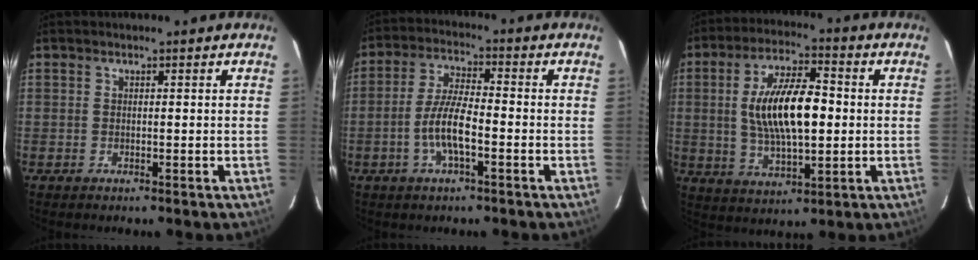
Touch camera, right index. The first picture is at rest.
{"total": 7.7, "force": [-2.8, 1.9, 6.9], "torque": [-0.142, 0.003, -0.054]}
{"total": 14.4, "force": [0.6, 5.7, 13.2], "torque": [-0.247, 0.006, 0.015]}